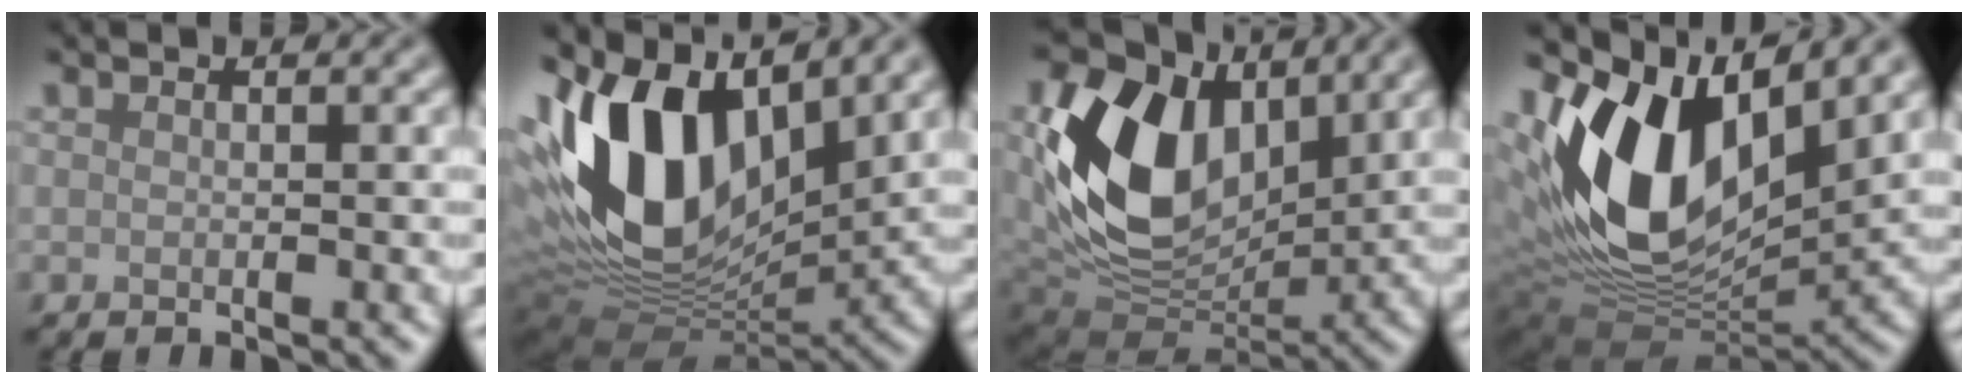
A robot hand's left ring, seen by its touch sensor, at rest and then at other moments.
{"total": 14.8, "force": [4.1, 8.9, 11.1], "torque": [-0.235, 0.001, 0.073]}
{"total": 11.6, "force": [3.0, 7.7, 8.0], "torque": [-0.165, -0.005, 0.057]}
{"total": 14.6, "force": [3.8, 8.2, 11.4], "torque": [-0.220, -0.010, 0.070]}